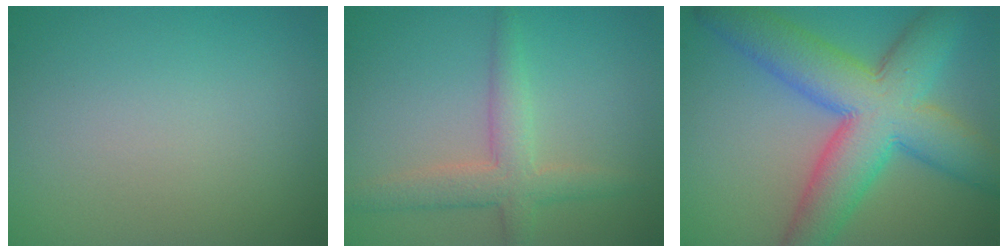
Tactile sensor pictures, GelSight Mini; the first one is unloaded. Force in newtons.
{"total": 3.4, "press": 3.4, "slide": 0.2}
{"total": 10.8, "press": 10.8, "slide": 0.2}